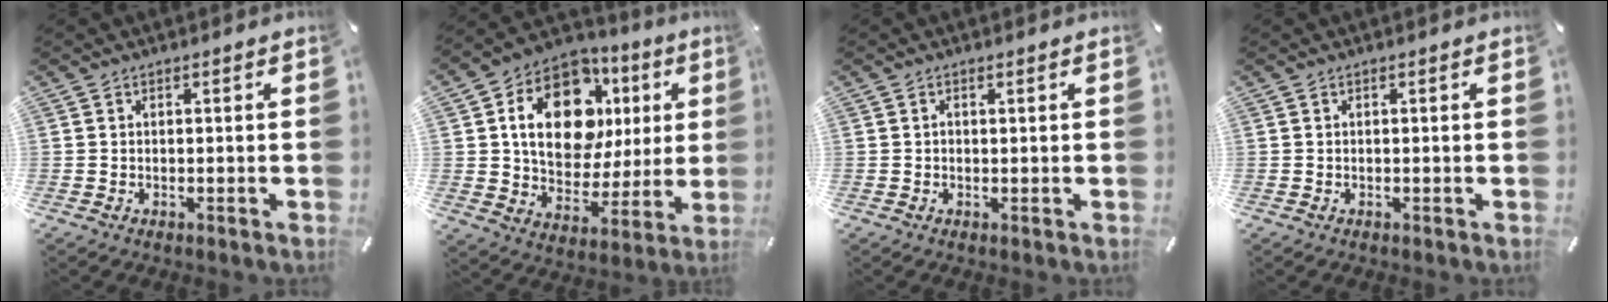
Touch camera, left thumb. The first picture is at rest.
{"total": 18.5, "force": [6.3, 12.8, 11.8], "torque": [-0.191, -0.022, 0.114]}
{"total": 0.6, "force": [0.2, 0.3, 0.4], "torque": [-0.010, 0.000, 0.003]}
{"total": 0.0}